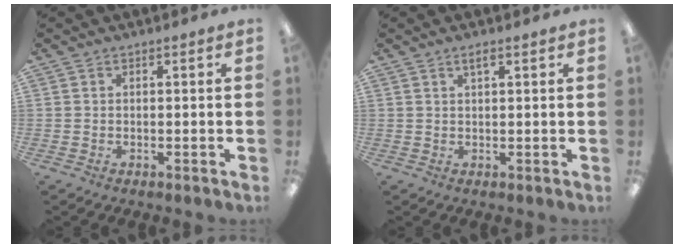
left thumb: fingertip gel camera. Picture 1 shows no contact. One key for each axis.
{"total": 2.0, "fx": 1.2, "fy": 0.3, "fz": 1.5, "tx": -0.033, "ty": 0.002, "tz": 0.021}